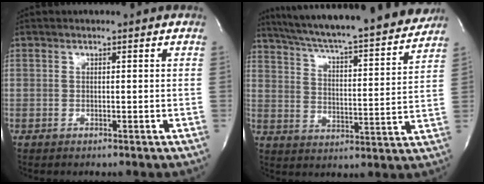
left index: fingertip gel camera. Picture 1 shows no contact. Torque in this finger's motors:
{"motor_torque": [0.16, -0.29, 0.26, 0.09]}